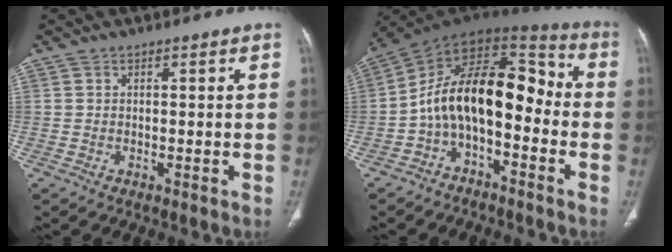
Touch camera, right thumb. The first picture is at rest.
{"total": 16.3, "force": [-3.3, 9.2, 13.0], "torque": [-0.187, 0.098, -0.068]}